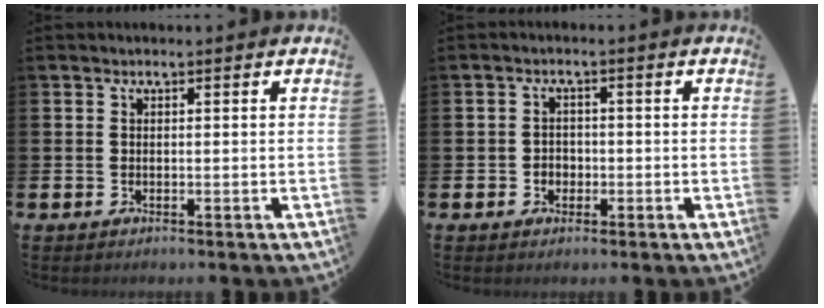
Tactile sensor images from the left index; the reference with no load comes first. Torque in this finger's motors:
{"motor_torque": [0.10, 0.06, 0.02, 0.01]}